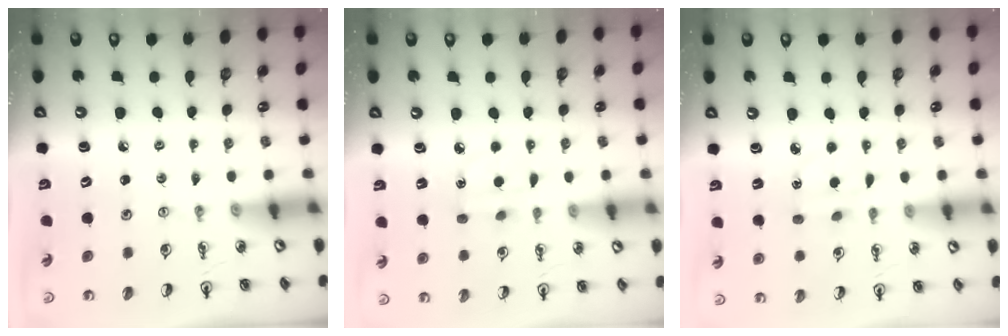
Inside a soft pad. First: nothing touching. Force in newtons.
{"total": 5.9, "press": 5.8, "slide": 0.7}
{"total": 2.6, "press": 2.6, "slide": 0.5}